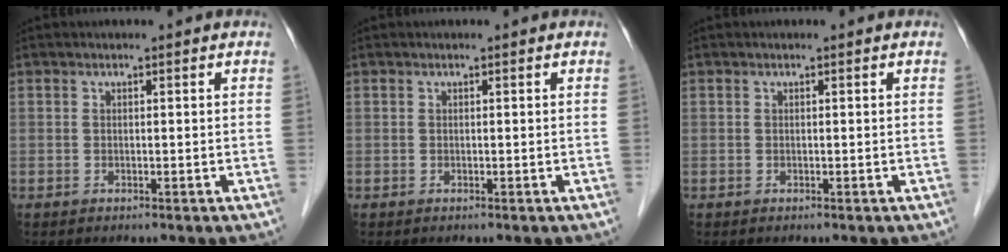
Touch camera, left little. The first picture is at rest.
{"total": 0.0}
{"total": 0.0}